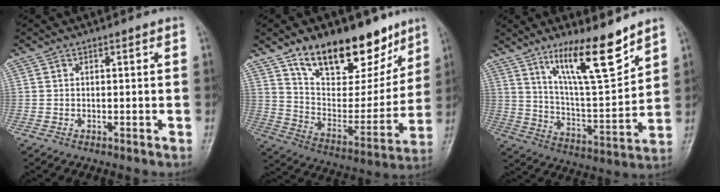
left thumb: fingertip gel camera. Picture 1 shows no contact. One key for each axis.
{"total": 22.6, "fx": 14.7, "fy": 11.2, "fz": 12.9, "tx": -0.145, "ty": -0.068, "tz": 0.246}
{"total": 14.9, "fx": 10.3, "fy": 3.0, "fz": 10.4, "tx": -0.158, "ty": -0.073, "tz": 0.189}